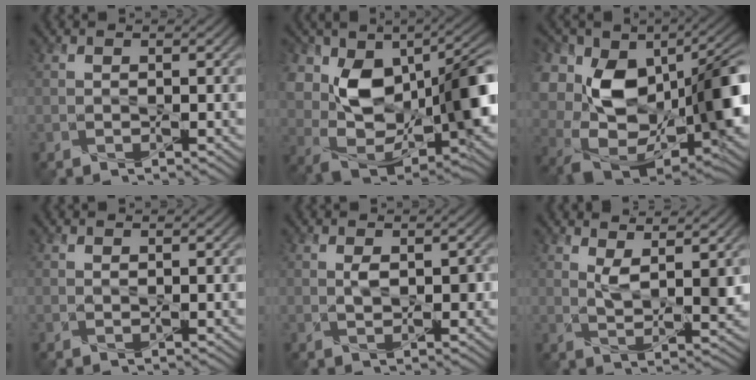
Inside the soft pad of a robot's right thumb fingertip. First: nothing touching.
{"total": 17.0, "force": [1.7, 11.2, 12.6], "torque": [-0.195, -0.021, 0.040]}
{"total": 18.7, "force": [1.9, 13.0, 13.3], "torque": [-0.208, -0.035, 0.069]}
{"total": 0.5, "force": [0.2, 0.2, 0.4], "torque": [-0.006, -0.002, 0.005]}
{"total": 2.4, "force": [0.3, 1.2, 2.0], "torque": [-0.038, -0.001, 0.007]}
{"total": 4.4, "force": [2.2, 1.2, 3.5], "torque": [-0.075, -0.009, 0.048]}